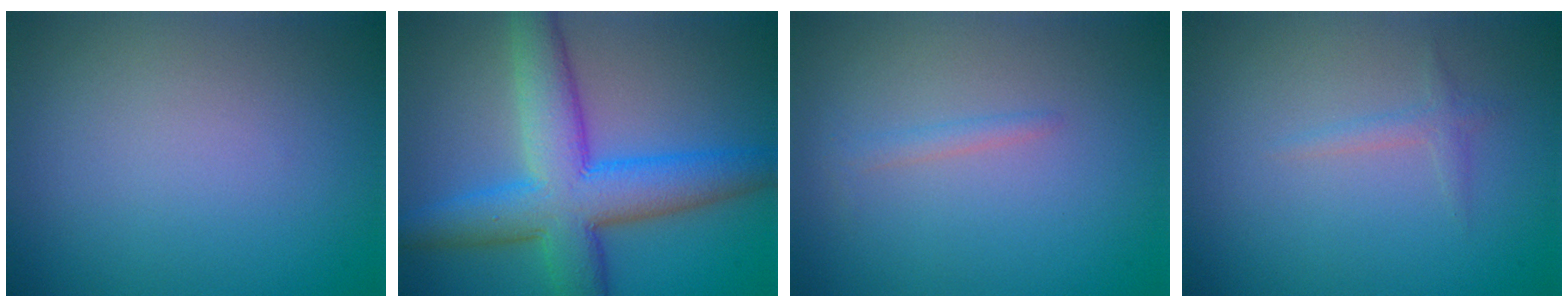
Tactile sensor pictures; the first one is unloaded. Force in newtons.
{"total": 9.0, "press": 9.0, "slide": 0.2}
{"total": 1.0, "press": 1.0, "slide": 0.0}
{"total": 1.0, "press": 1.0, "slide": 0.0}